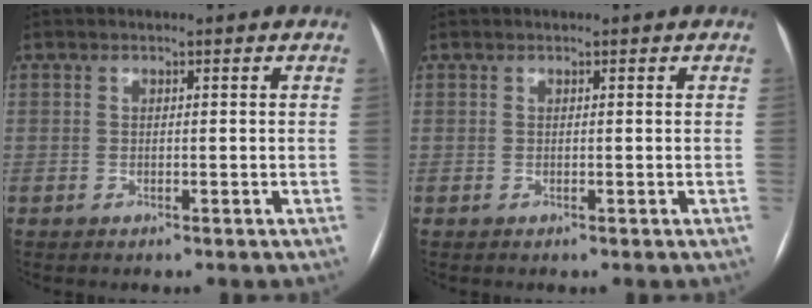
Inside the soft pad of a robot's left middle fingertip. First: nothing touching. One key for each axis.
{"total": 0.0}